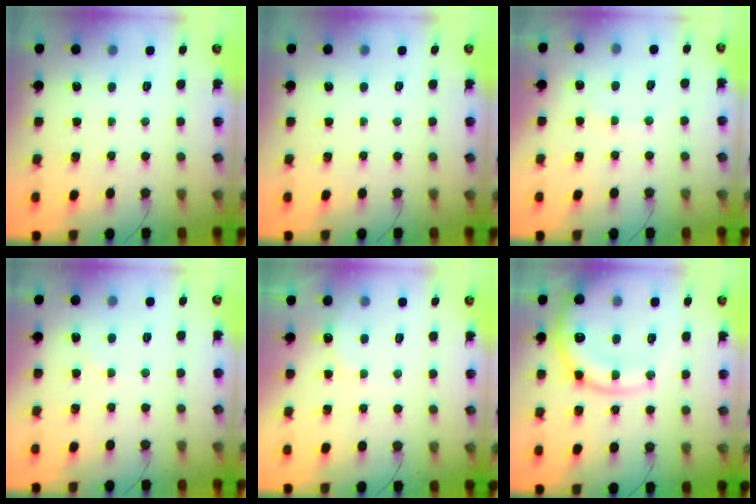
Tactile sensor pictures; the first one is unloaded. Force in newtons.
{"total": 0.0}
{"total": 7.3, "press": 7.2, "slide": 1.4}
{"total": 3.9, "press": 3.8, "slide": 0.6}
{"total": 5.6, "press": 5.5, "slide": 1.3}
{"total": 18.3, "press": 18.1, "slide": 2.7}